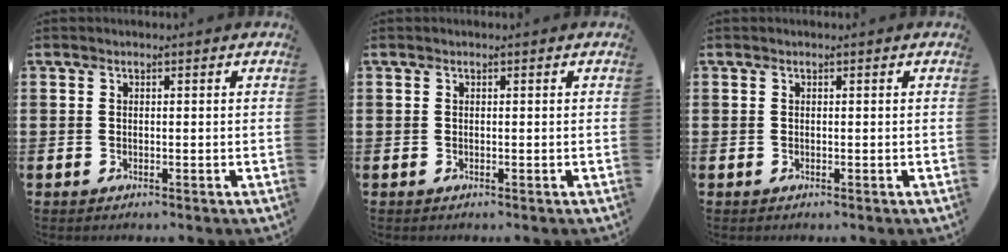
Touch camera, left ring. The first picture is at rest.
{"total": 0.0}
{"total": 0.0}